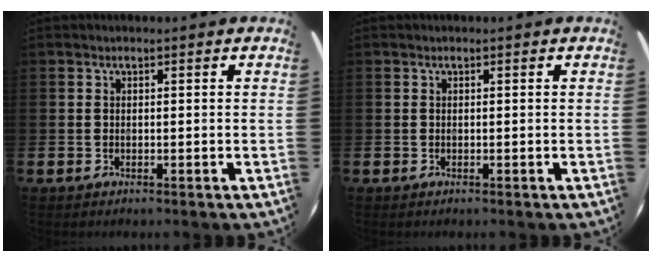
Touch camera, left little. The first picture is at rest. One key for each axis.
{"total": 0.0}